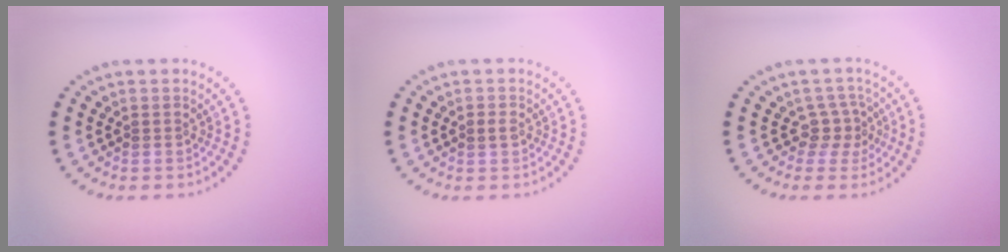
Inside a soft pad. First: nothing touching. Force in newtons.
{"total": 1.0, "press": 1.0, "slide": 0.2}
{"total": 2.2, "press": 1.6, "slide": 1.5}